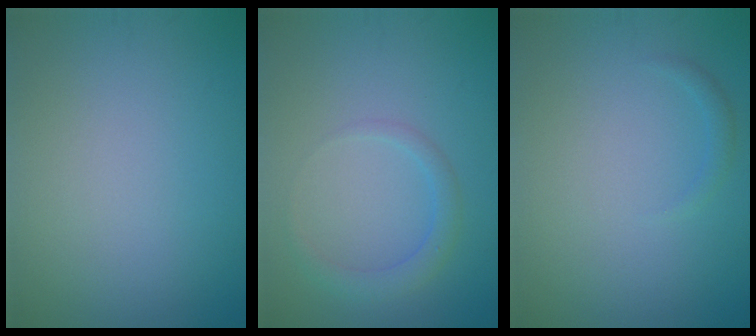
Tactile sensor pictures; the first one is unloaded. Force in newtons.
{"total": 1.9, "press": 1.9, "slide": 0.1}
{"total": 0.8, "press": 0.8, "slide": 0.1}